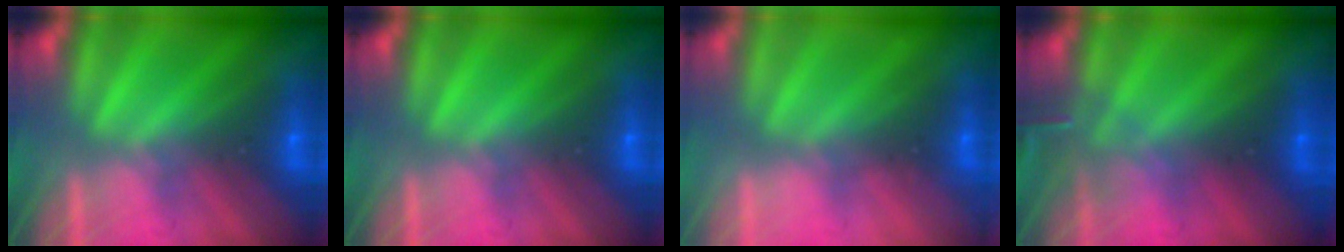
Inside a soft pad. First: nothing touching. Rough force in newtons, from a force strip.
{"total": 0.0}
{"total": 2.4}
{"total": 3.0}